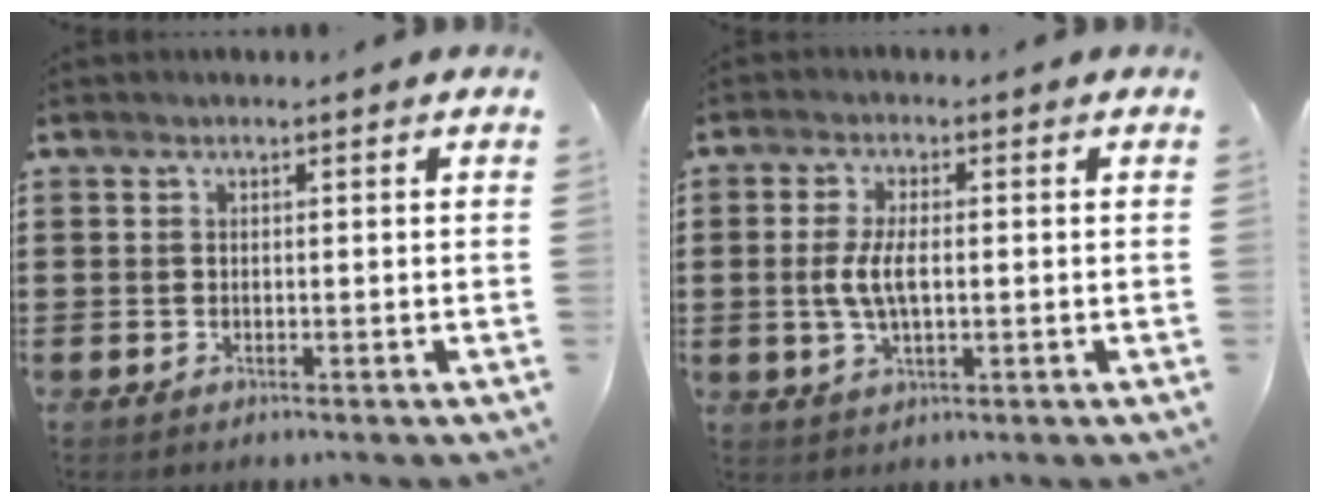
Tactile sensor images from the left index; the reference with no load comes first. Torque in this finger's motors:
{"motor_torque": [1.28, 0.86, 0.46, 0.09]}